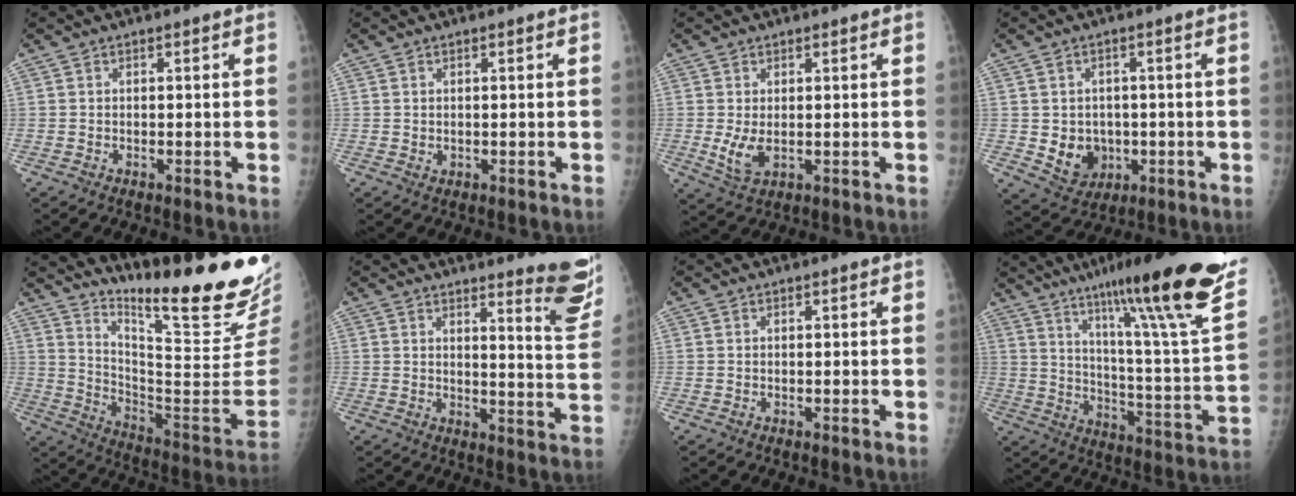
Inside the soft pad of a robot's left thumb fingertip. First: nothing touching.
{"total": 0.9, "force": [0.5, 0.7, 0.3], "torque": [0.004, -0.003, 0.007]}
{"total": 4.2, "force": [0.5, 2.5, 3.4], "torque": [-0.063, -0.014, 0.016]}
{"total": 7.0, "force": [-0.7, 6.0, 3.5], "torque": [-0.027, -0.002, 0.007]}
{"total": 27.2, "force": [21.7, 2.6, 16.2], "torque": [-0.222, -0.177, 0.312]}
{"total": 10.5, "force": [9.0, 0.8, 5.4], "torque": [-0.048, -0.095, 0.100]}
{"total": 0.0}
{"total": 30.3, "force": [18.8, 3.3, 23.5], "torque": [-0.311, -0.067, 0.279]}